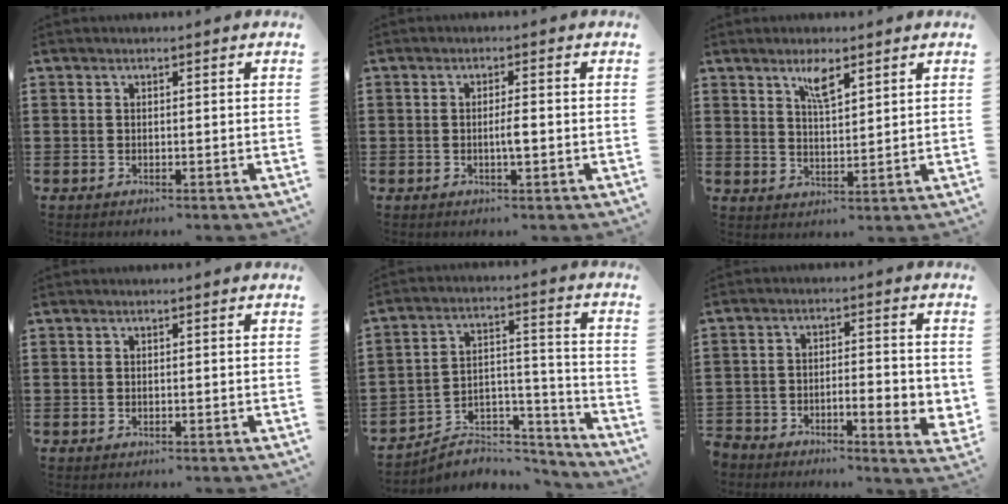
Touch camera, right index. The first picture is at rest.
{"total": 2.2, "force": [-0.5, 0.3, 2.2], "torque": [-0.041, 0.001, -0.009]}
{"total": 4.1, "force": [2.8, 1.0, 2.8], "torque": [-0.055, 0.001, 0.047]}
{"total": 0.0}
{"total": 5.1, "force": [-4.5, 2.2, 1.1], "torque": [-0.019, 0.007, -0.089]}
{"total": 4.7, "force": [-3.0, 1.5, 3.4], "torque": [-0.057, 0.000, -0.054]}